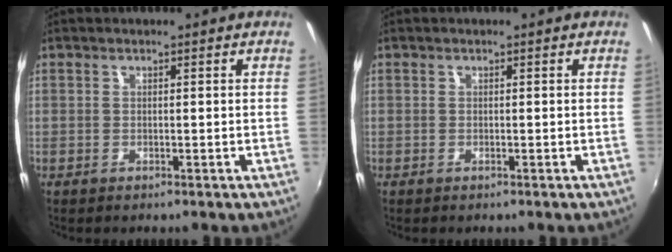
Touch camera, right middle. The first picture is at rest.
{"total": 0.0}